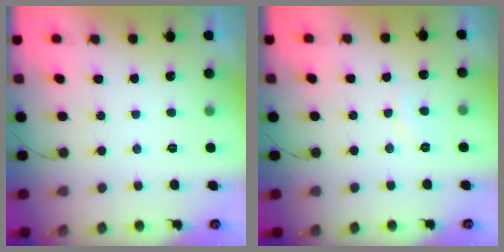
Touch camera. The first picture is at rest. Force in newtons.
{"total": 6.1, "press": 6.1, "slide": 0.5}